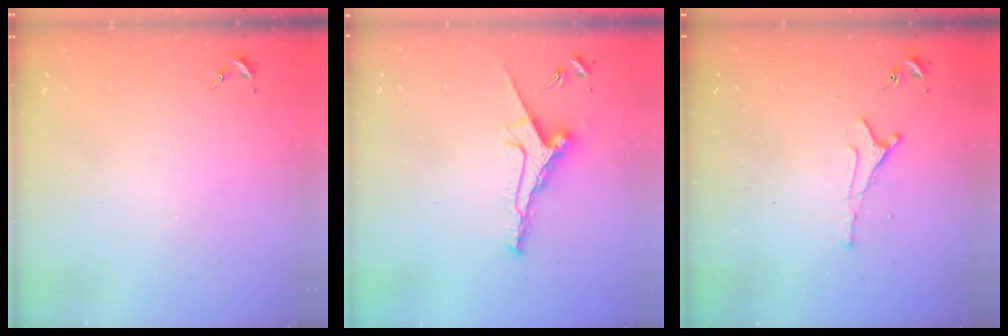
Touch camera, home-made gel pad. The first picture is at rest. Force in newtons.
{"total": 10.7, "press": 10.7, "slide": 0.3}
{"total": 3.8, "press": 3.7, "slide": 0.5}